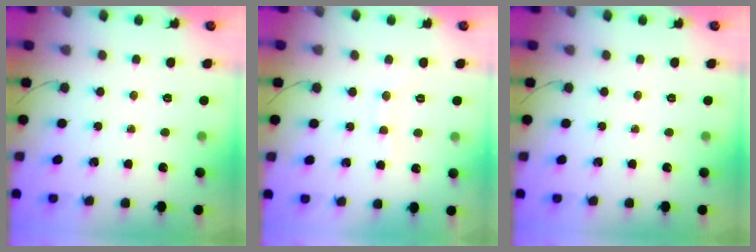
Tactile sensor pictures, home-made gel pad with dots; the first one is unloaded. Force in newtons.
{"total": 3.5, "press": 3.4, "slide": 0.9}
{"total": 0.0}